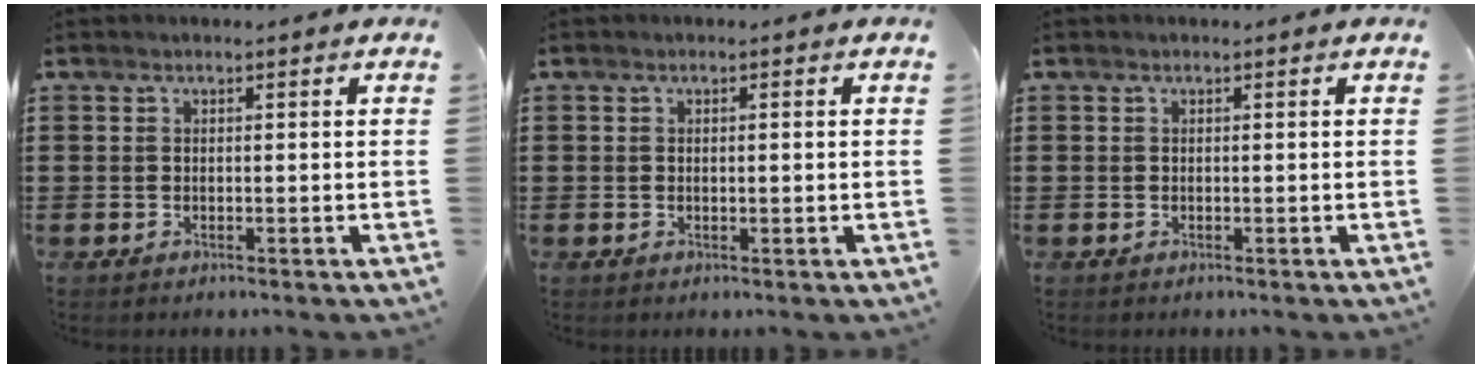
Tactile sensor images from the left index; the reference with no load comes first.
{"total": 0.6, "force": [0.2, 0.0, 0.6], "torque": [-0.011, -0.003, 0.005]}
{"total": 0.0}